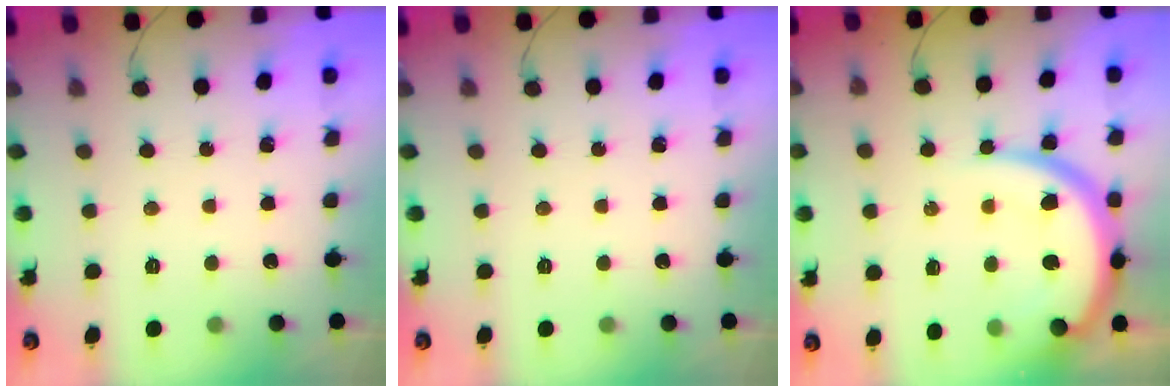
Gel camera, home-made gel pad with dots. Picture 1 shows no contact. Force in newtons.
{"total": 0.0}
{"total": 14.6, "press": 14.5, "slide": 1.6}